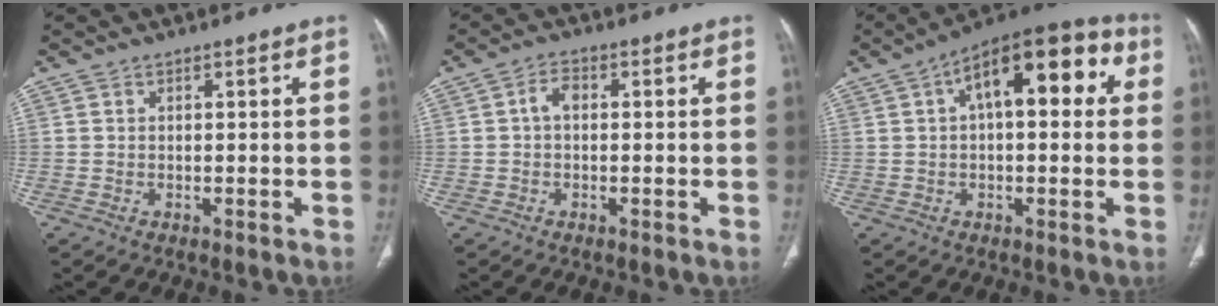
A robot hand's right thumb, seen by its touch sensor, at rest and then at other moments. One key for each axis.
{"total": 2.7, "fx": 0.0, "fy": 1.8, "fz": 2.1, "tx": -0.032, "ty": 0.011, "tz": -0.005}
{"total": 16.8, "fx": 4.6, "fy": 7.7, "fz": 14.2, "tx": -0.171, "ty": 0.041, "tz": 0.060}